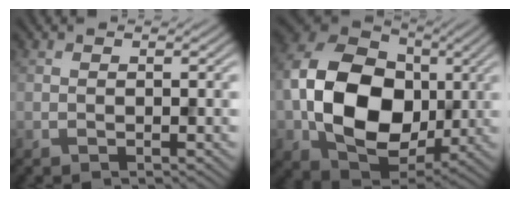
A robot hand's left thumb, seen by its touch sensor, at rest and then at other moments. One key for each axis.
{"total": 16.5, "fx": -1.0, "fy": 12.1, "fz": 11.2, "tx": -0.243, "ty": -0.011, "tz": -0.012}